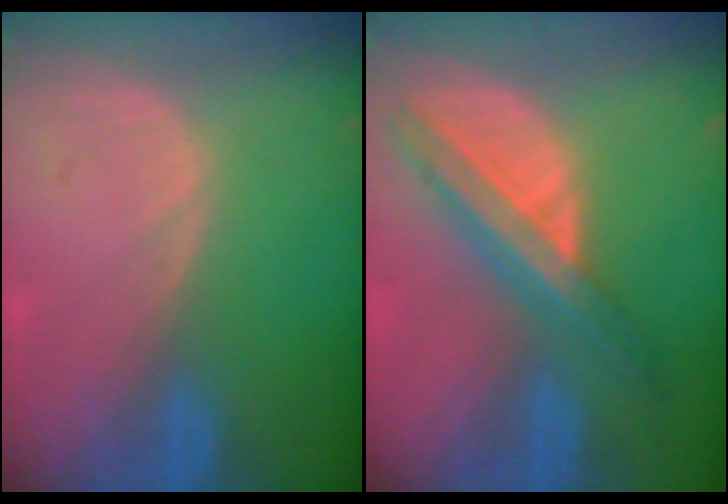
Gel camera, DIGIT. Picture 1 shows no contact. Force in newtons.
{"total": 8.3, "press": 7.1, "slide": 4.4}